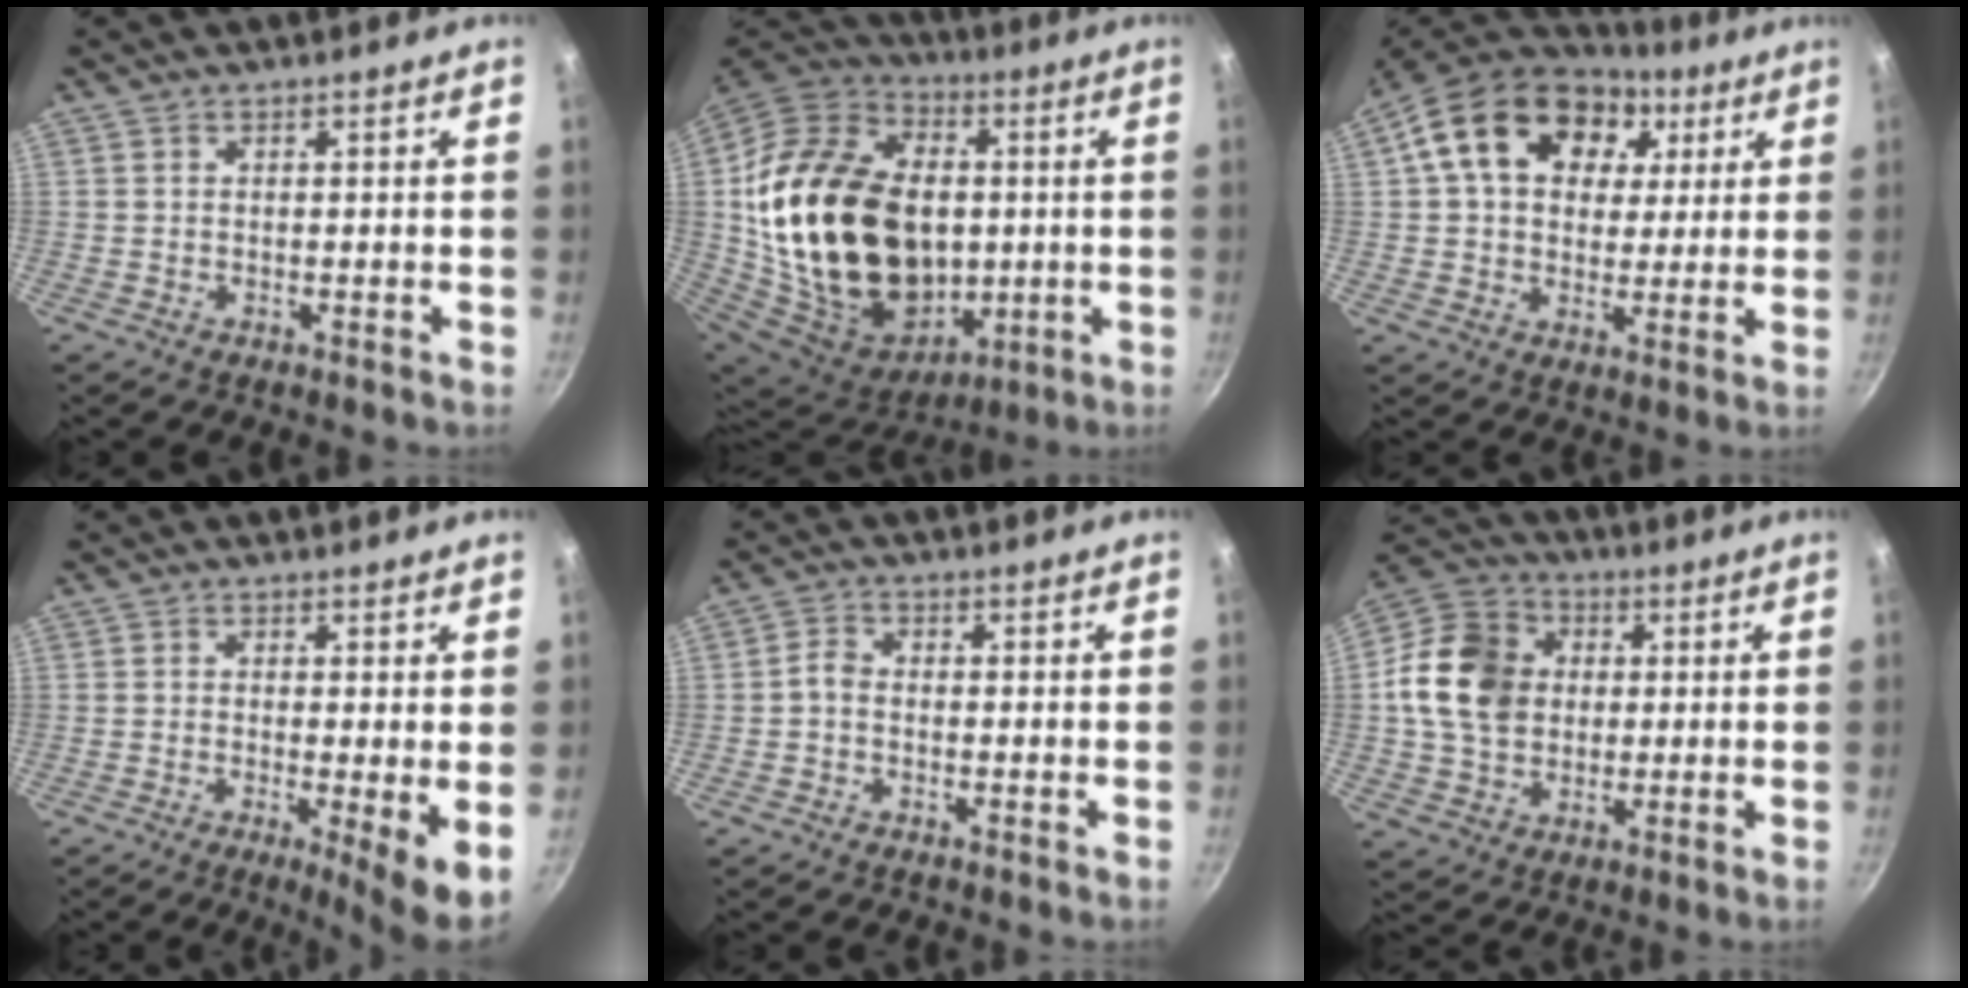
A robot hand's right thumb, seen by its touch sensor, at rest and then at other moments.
{"total": 34.5, "force": [1.4, 23.4, 25.3], "torque": [-0.445, -0.001, 0.034]}
{"total": 20.3, "force": [6.9, 14.5, 12.4], "torque": [-0.207, 0.011, 0.105]}
{"total": 6.6, "force": [-0.9, 0.9, 6.5], "torque": [-0.093, -0.015, -0.012]}
{"total": 2.2, "force": [-1.0, 1.4, 1.3], "torque": [-0.033, 0.014, -0.028]}
{"total": 14.9, "force": [1.4, 12.0, 8.7], "torque": [-0.138, 0.017, 0.013]}